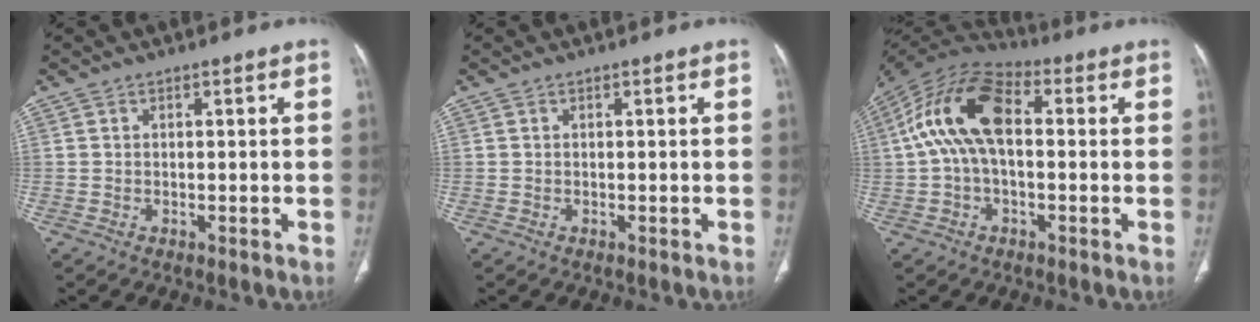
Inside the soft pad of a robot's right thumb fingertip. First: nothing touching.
{"total": 0.0}
{"total": 14.9, "force": [1.4, 8.3, 12.3], "torque": [-0.236, 0.041, 0.016]}